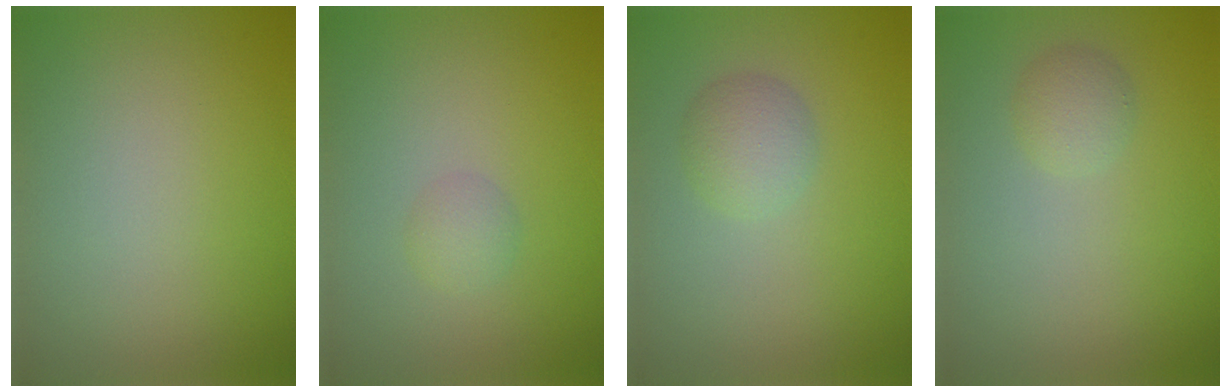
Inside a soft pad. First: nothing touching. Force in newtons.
{"total": 1.3, "press": 1.3, "slide": 0.1}
{"total": 2.5, "press": 2.5, "slide": 0.1}
{"total": 1.6, "press": 1.6, "slide": 0.1}